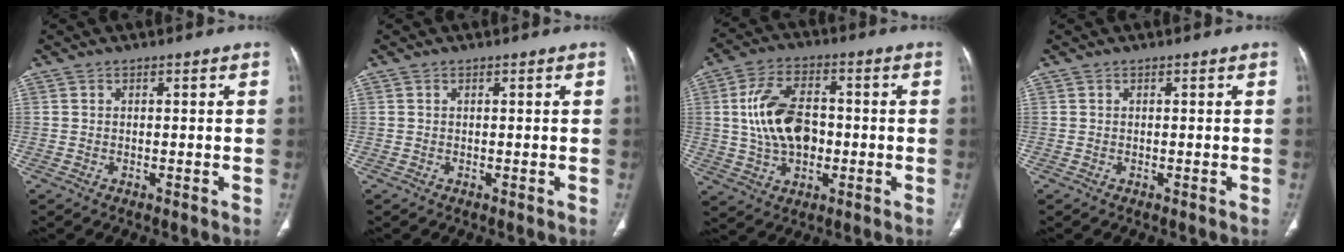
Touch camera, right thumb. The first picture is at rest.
{"total": 0.0}
{"total": 13.3, "force": [0.0, 8.5, 10.2], "torque": [-0.174, 0.017, 0.002]}
{"total": 0.0}